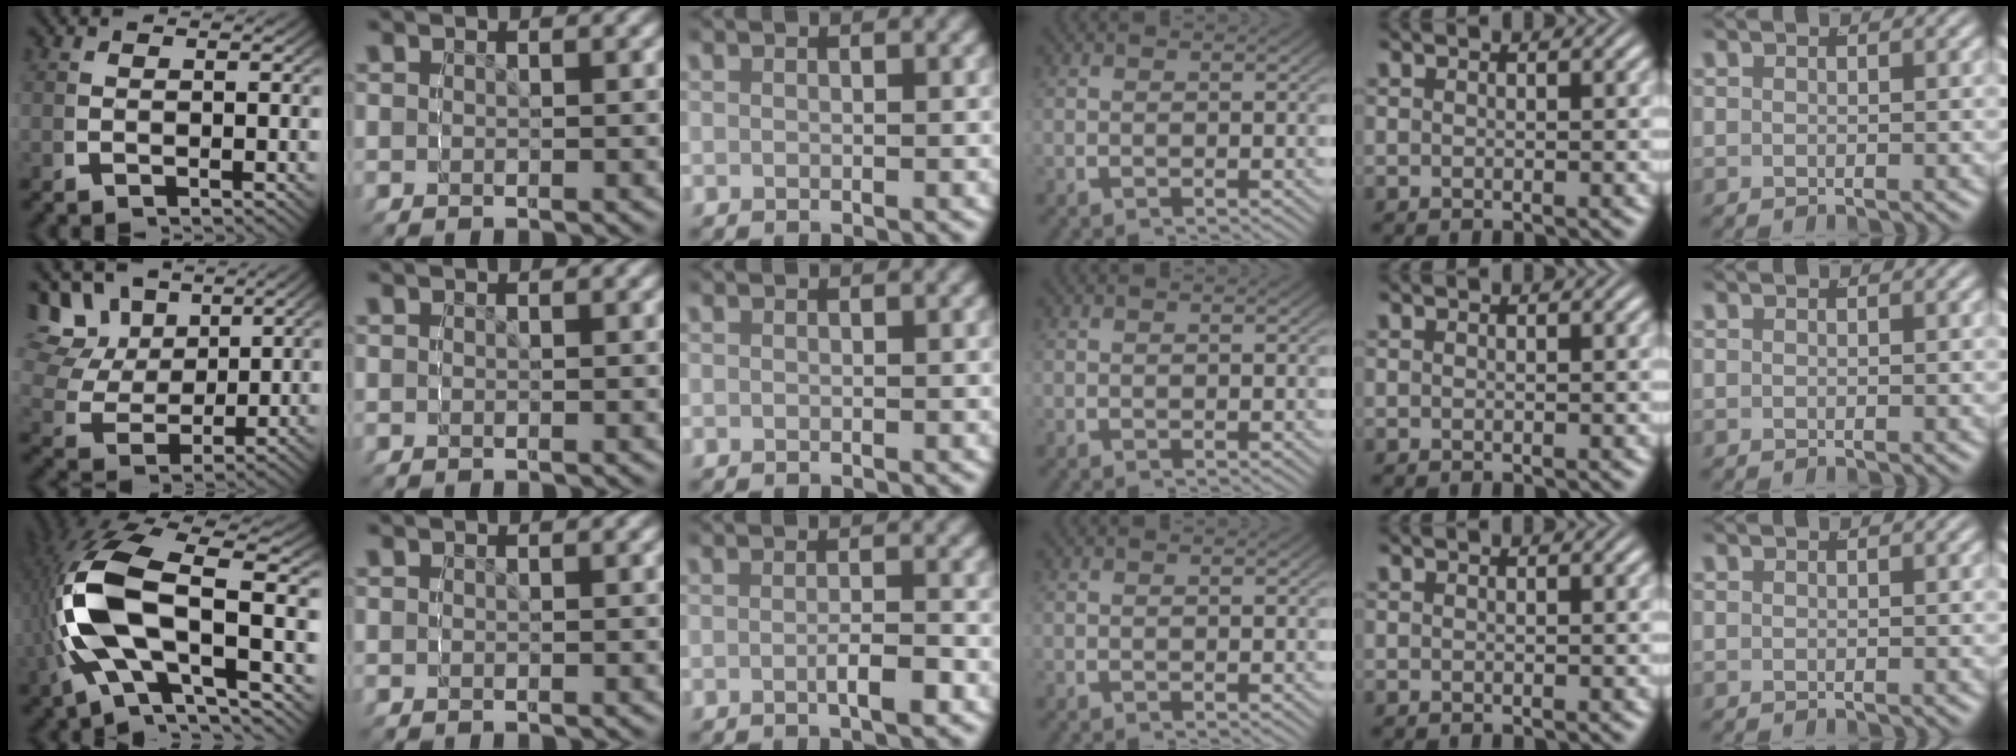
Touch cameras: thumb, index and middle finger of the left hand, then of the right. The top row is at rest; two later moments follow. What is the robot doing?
{"motion": "grasp_and_lifting", "object": "button"}